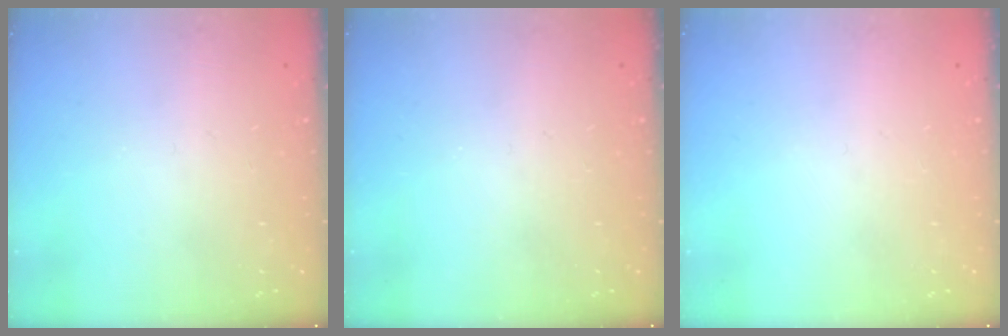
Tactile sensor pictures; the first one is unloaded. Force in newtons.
{"total": 0.0}
{"total": 0.0}